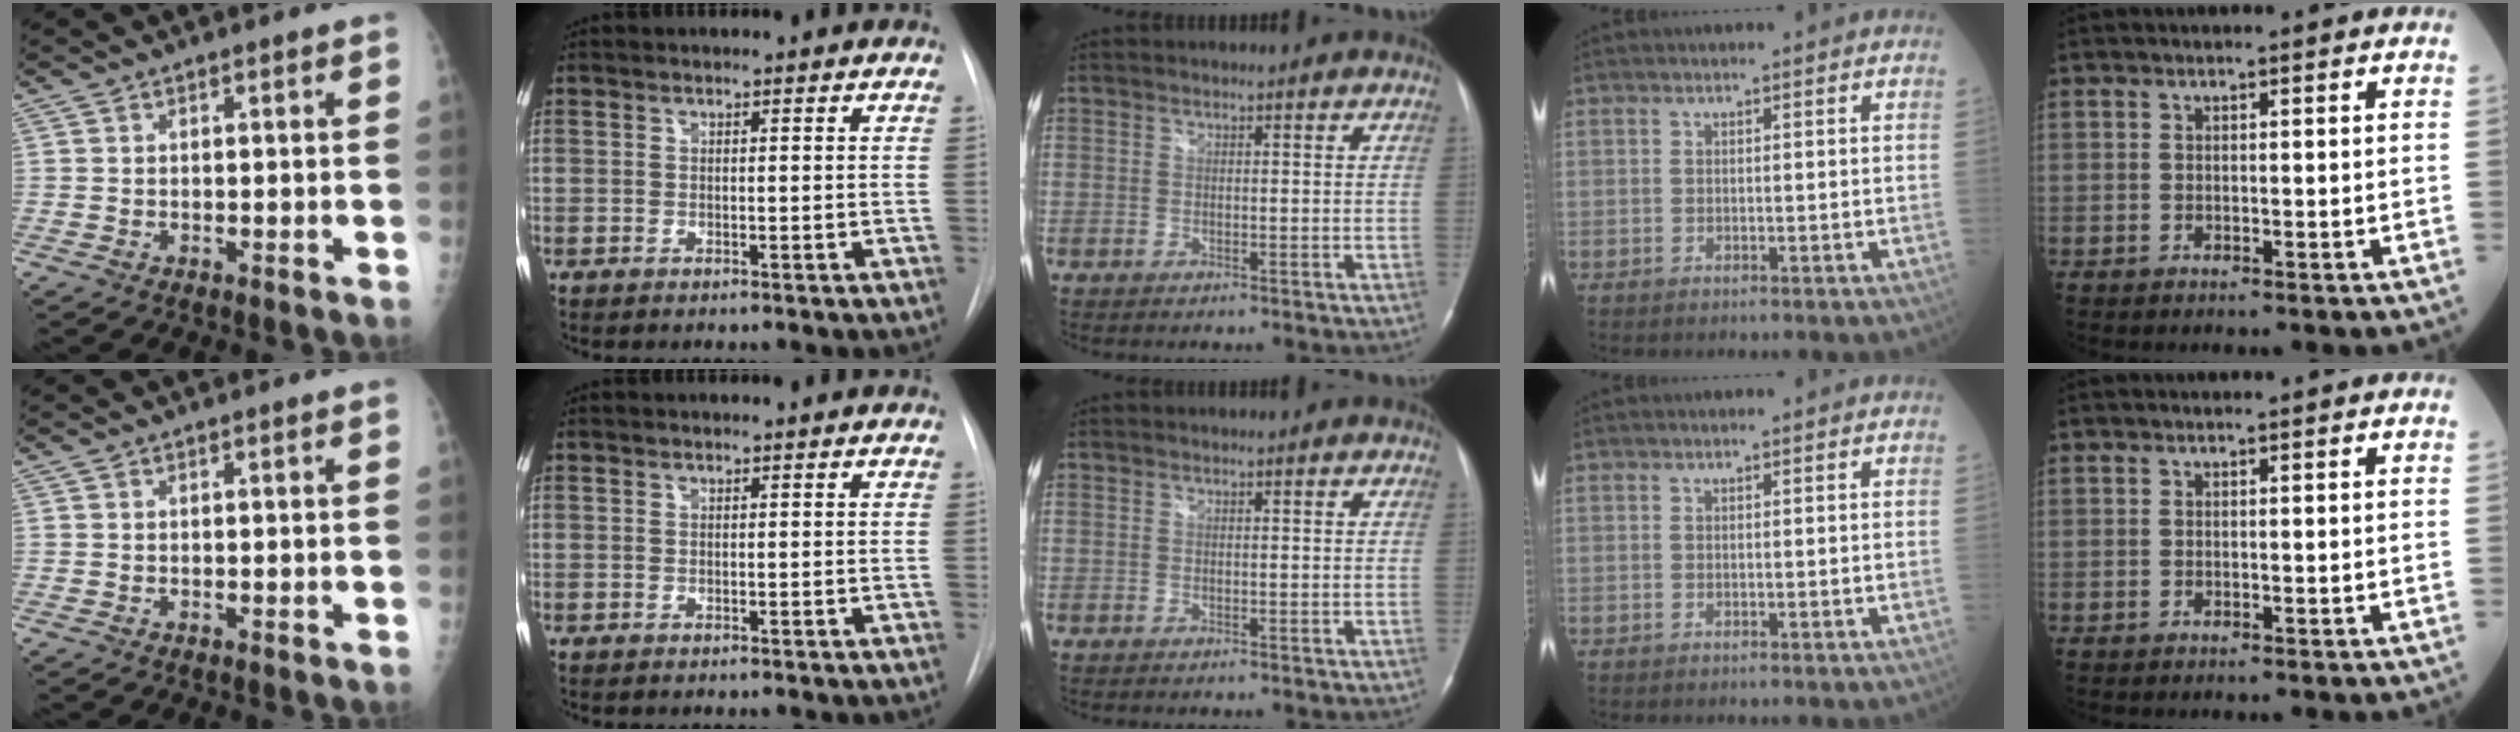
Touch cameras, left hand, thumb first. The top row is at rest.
{}